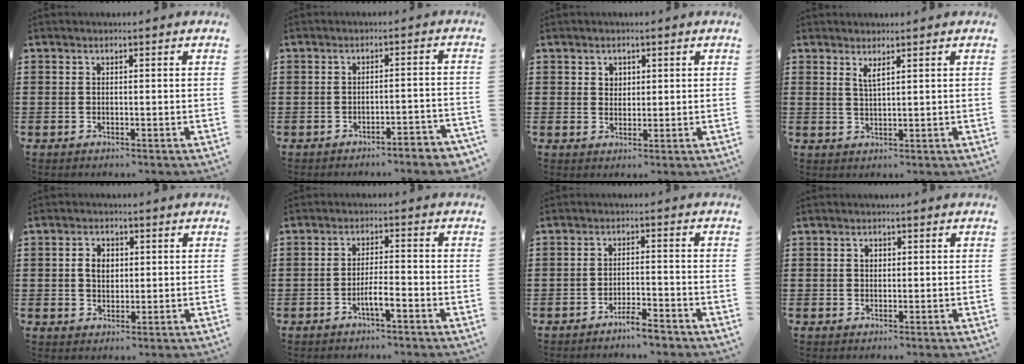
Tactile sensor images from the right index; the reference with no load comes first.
{"total": 2.7, "force": [-2.6, -0.2, 0.8], "torque": [-0.015, -0.003, -0.055]}
{"total": 1.8, "force": [1.0, 1.4, 0.2], "torque": [-0.010, 0.007, 0.019]}
{"total": 1.7, "force": [1.3, 0.2, 1.1], "torque": [-0.024, 0.002, 0.023]}
{"total": 3.1, "force": [0.4, 2.3, 2.1], "torque": [-0.047, 0.012, 0.006]}
{"total": 3.4, "force": [-1.9, 0.3, 2.8], "torque": [-0.056, 0.001, -0.037]}
{"total": 3.4, "force": [-3.1, 0.2, 1.4], "torque": [-0.026, 0.005, -0.059]}
{"total": 1.0, "force": [0.3, 0.7, 0.6], "torque": [-0.013, 0.005, 0.006]}